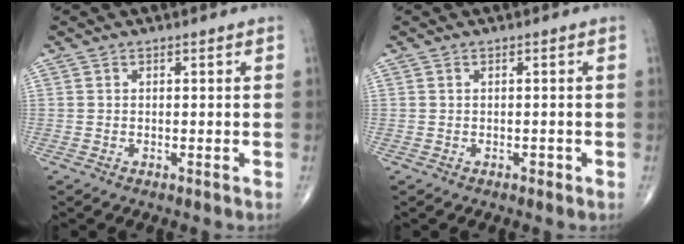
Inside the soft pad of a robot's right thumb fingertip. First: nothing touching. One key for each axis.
{"total": 0.6, "fx": -0.2, "fy": 0.4, "fz": 0.4, "tx": -0.002, "ty": 0.002, "tz": -0.005}